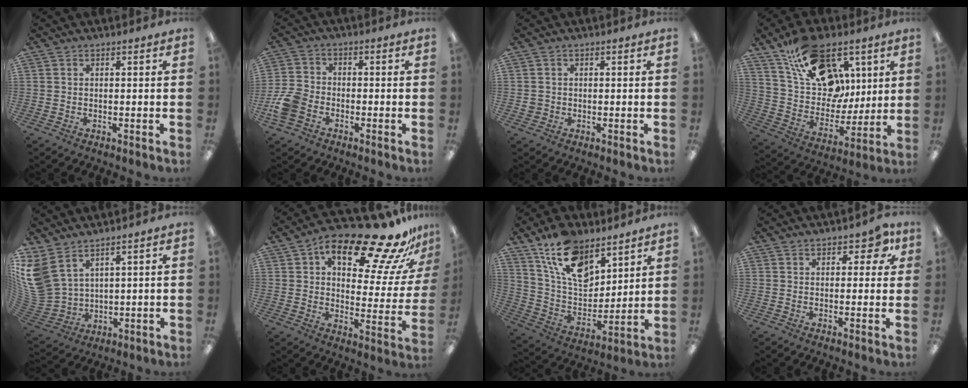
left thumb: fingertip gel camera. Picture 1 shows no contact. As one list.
[{"total": 7.4, "force": [-3.3, 5.2, 4.2], "torque": [-0.089, 0.018, -0.060]}, {"total": 1.7, "force": [-0.3, 1.7, 0.3], "torque": [-0.007, 0.001, -0.008]}, {"total": 20.9, "force": [10.7, 13.7, 11.6], "torque": [-0.191, -0.042, 0.203]}, {"total": 10.9, "force": [5.8, 7.1, 5.9], "torque": [-0.161, -0.033, 0.116]}, {"total": 22.1, "force": [14.3, 8.8, 14.4], "torque": [-0.194, -0.100, 0.228]}, {"total": 16.1, "force": [10.4, 8.6, 8.8], "torque": [-0.168, -0.050, 0.196]}, {"total": 4.8, "force": [2.5, 2.8, 2.9], "torque": [-0.028, -0.006, 0.042]}]